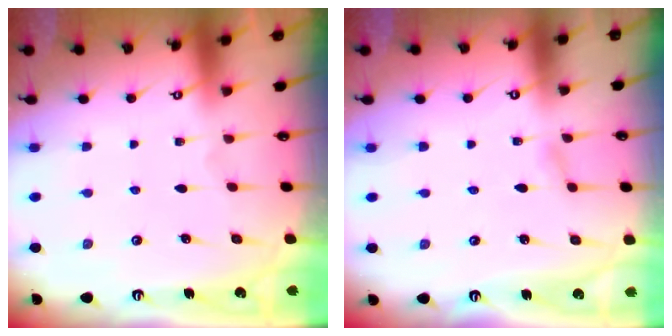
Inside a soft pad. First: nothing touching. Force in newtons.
{"total": 1.2, "press": 1.2, "slide": 0.1}